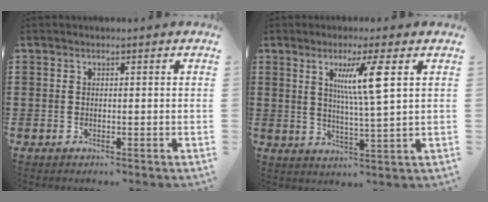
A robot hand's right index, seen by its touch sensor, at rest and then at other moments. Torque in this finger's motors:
{"motor_torque": [0.51, 0.30, 0.45, 0.11]}